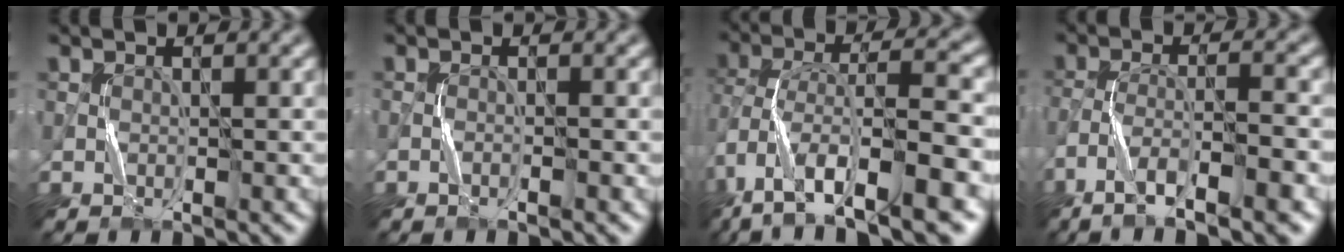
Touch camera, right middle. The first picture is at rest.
{"total": 1.0, "force": [-0.6, 0.1, 0.7], "torque": [-0.016, 0.005, -0.014]}
{"total": 12.9, "force": [-6.7, 4.7, 10.0], "torque": [-0.188, 0.015, -0.115]}
{"total": 7.9, "force": [-4.9, 1.9, 6.0], "torque": [-0.100, 0.006, -0.085]}